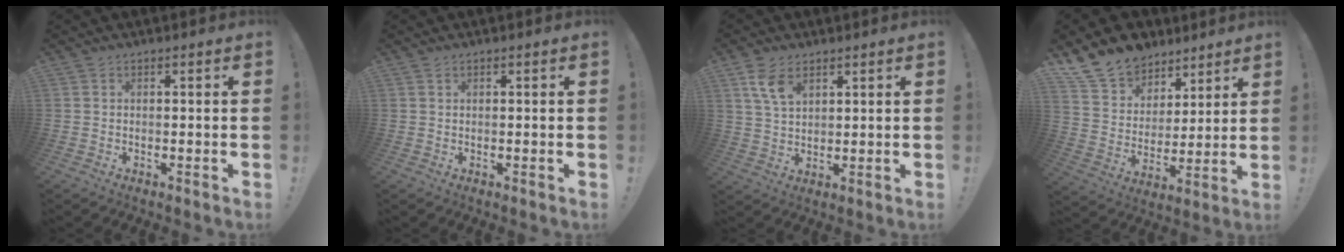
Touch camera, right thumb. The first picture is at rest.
{"total": 0.0}
{"total": 7.3, "force": [4.1, 4.1, 4.5], "torque": [-0.078, -0.014, 0.078]}
{"total": 13.5, "force": [10.1, 8.5, 2.8], "torque": [-0.054, -0.076, 0.197]}